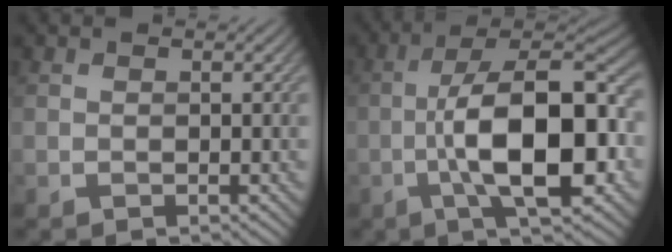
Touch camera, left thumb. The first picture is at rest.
{"total": 14.8, "force": [-2.7, 5.6, 13.4], "torque": [-0.220, 0.005, -0.051]}